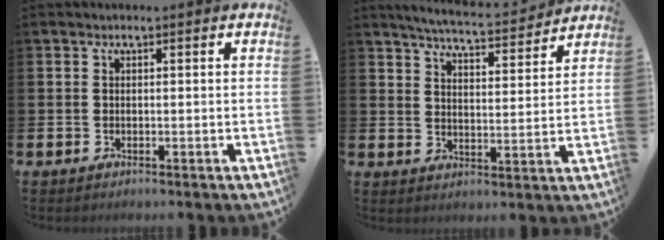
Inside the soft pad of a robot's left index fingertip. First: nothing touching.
{"total": 5.8, "force": [5.7, 0.1, 1.4], "torque": [-0.044, -0.038, 0.098]}